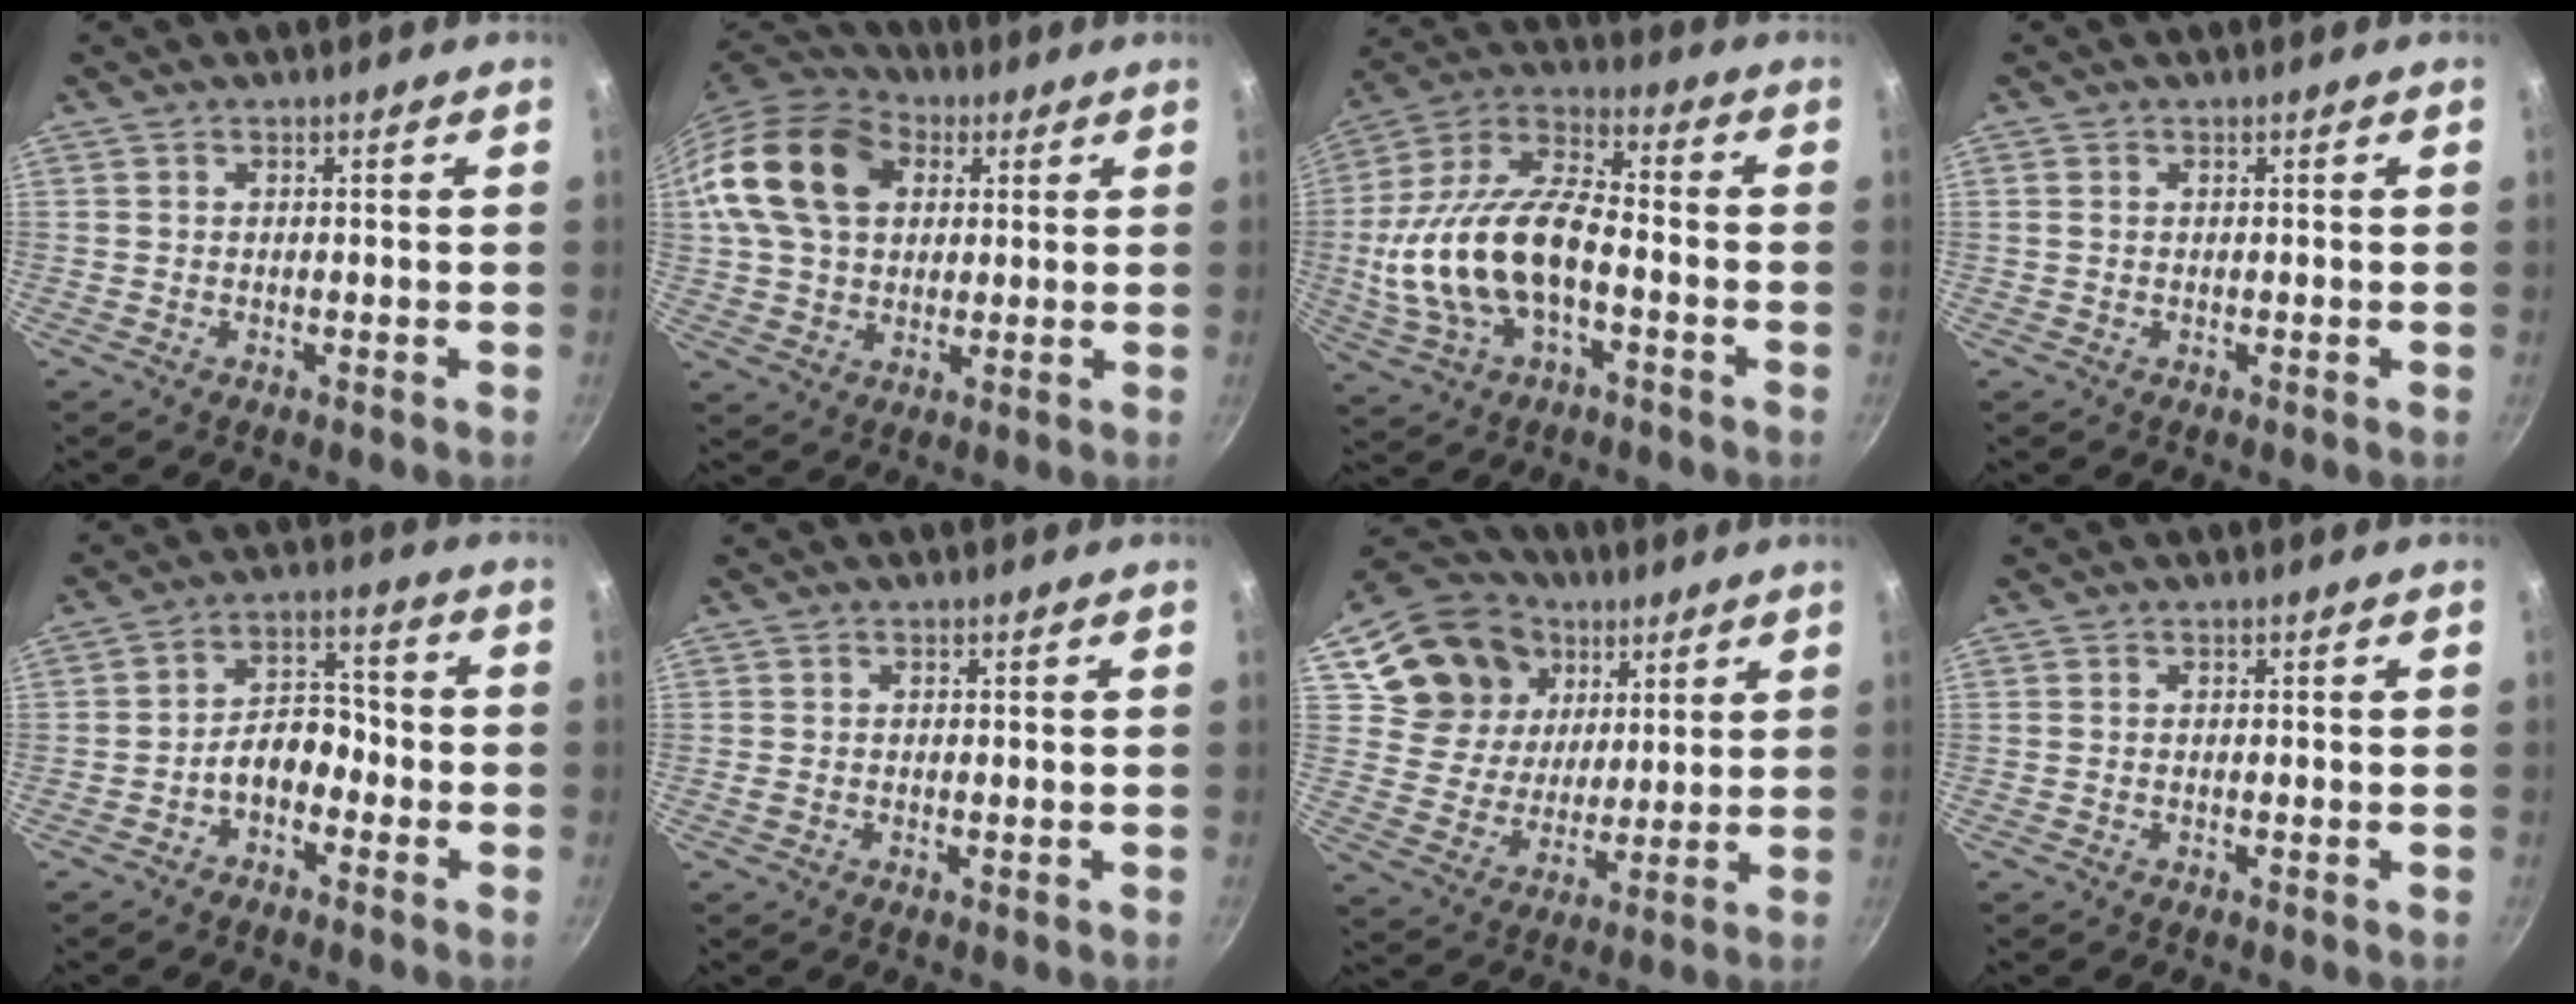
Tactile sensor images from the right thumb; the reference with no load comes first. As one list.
[{"total": 18.1, "force": [4.9, 13.2, 11.4], "torque": [-0.198, 0.015, 0.079]}, {"total": 20.0, "force": [-3.7, 10.1, 16.8], "torque": [-0.325, 0.036, -0.075]}, {"total": 0.8, "force": [0.2, 0.5, 0.6], "torque": [-0.011, 0.001, 0.002]}, {"total": 6.9, "force": [-3.0, 4.4, 4.4], "torque": [-0.041, 0.045, -0.057]}, {"total": 0.6, "force": [-0.1, 0.4, 0.4], "torque": [-0.008, 0.001, -0.003]}, {"total": 18.3, "force": [8.0, 14.7, 7.4], "torque": [-0.116, -0.012, 0.146]}, {"total": 0.0}]